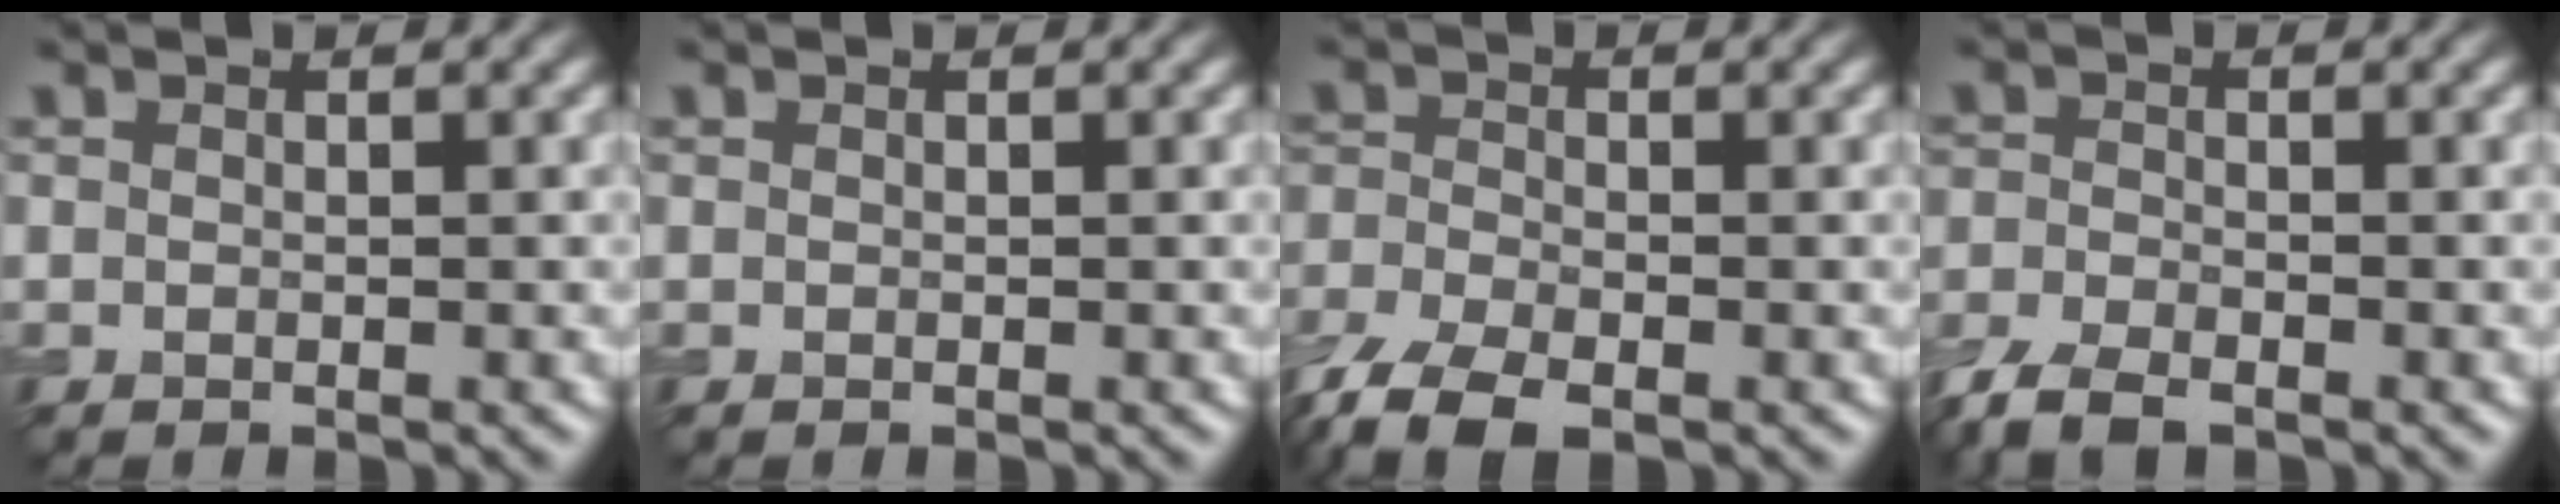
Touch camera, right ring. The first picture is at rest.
{"total": 0.0}
{"total": 5.8, "force": [-3.7, 2.5, 3.7], "torque": [-0.085, -0.018, -0.083]}
{"total": 4.2, "force": [-3.1, 1.6, 2.3], "torque": [-0.051, -0.010, -0.071]}